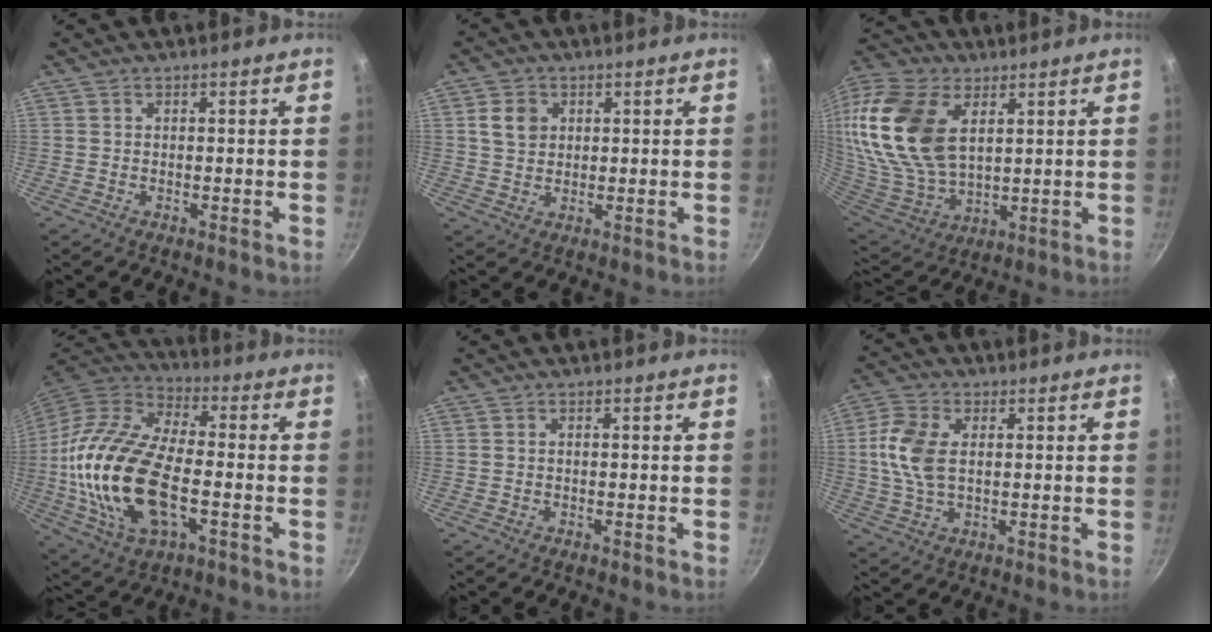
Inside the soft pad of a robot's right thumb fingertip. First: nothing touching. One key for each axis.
{"total": 5.0, "fx": 1.4, "fy": 4.0, "fz": 2.6, "tx": -0.029, "ty": 0.001, "tz": 0.026}
{"total": 23.8, "fx": 7.1, "fy": 14.6, "fz": 17.4, "tx": -0.359, "ty": -0.023, "tz": 0.141}
{"total": 23.7, "fx": -3.5, "fy": 12.2, "fz": 20.0, "tx": -0.399, "ty": 0.024, "tz": -0.070}
{"total": 0.0}
{"total": 9.2, "fx": 1.1, "fy": 5.5, "fz": 7.3, "tx": -0.151, "ty": 0.008, "tz": 0.017}